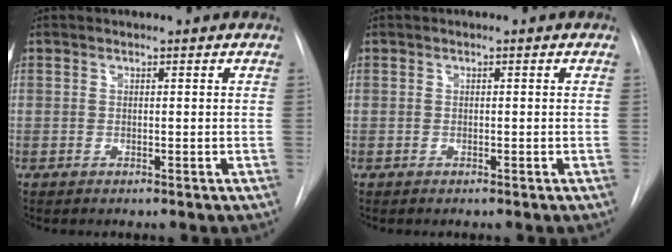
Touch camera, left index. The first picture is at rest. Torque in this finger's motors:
{"motor_torque": [0.00, 0.00, 0.00, 0.00]}